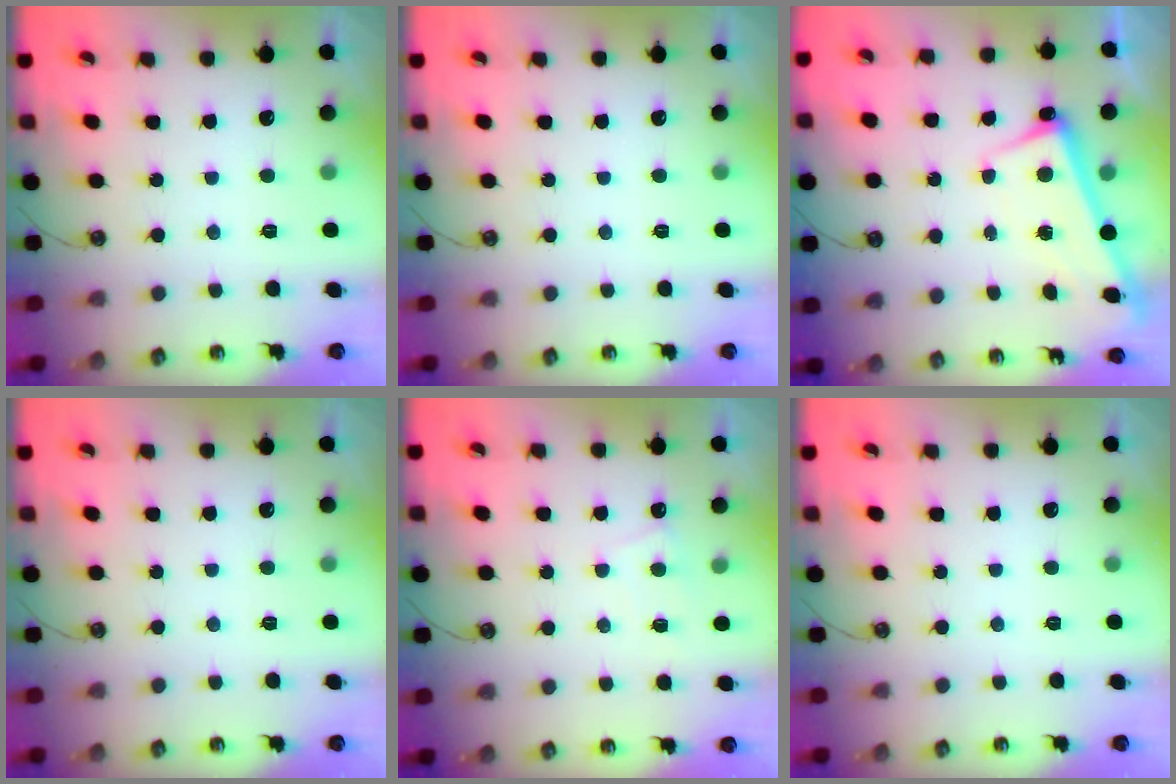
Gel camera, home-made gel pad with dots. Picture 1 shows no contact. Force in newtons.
{"total": 0.0}
{"total": 2.4, "press": 2.3, "slide": 0.5}
{"total": 0.0}
{"total": 2.3, "press": 2.2, "slide": 0.3}
{"total": 0.0}